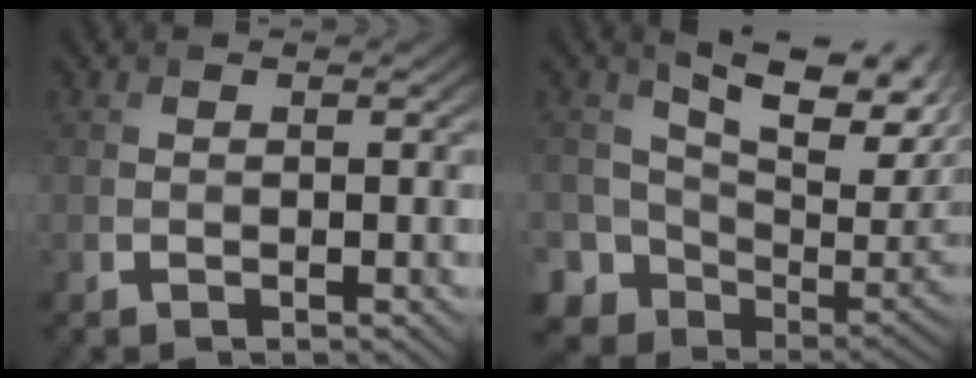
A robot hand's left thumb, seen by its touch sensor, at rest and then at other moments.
{"total": 12.7, "force": [5.3, 8.0, 8.4], "torque": [-0.179, -0.016, 0.096]}